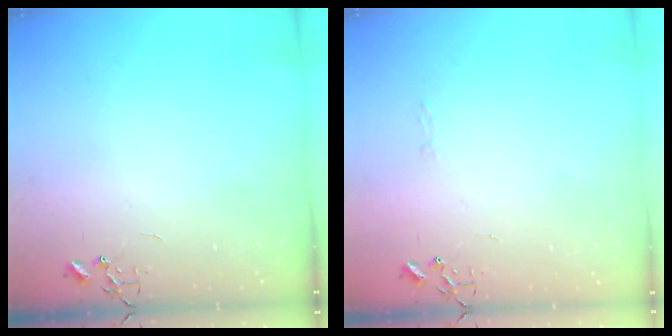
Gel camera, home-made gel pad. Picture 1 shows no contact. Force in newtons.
{"total": 3.2, "press": 3.2, "slide": 0.5}